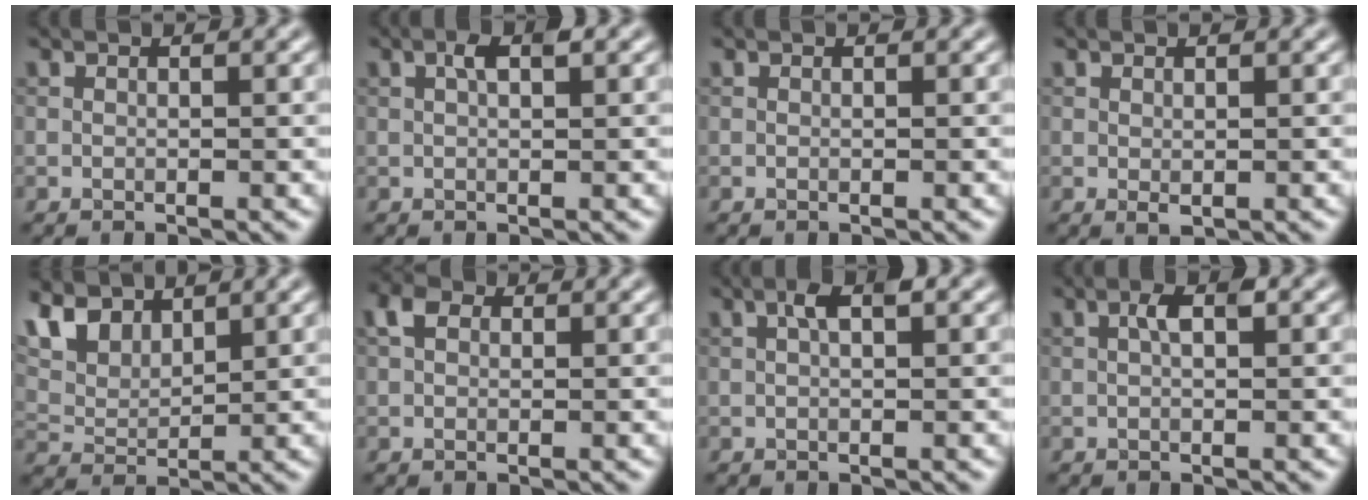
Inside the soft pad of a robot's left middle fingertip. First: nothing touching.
{"total": 1.9, "force": [0.6, 0.6, 1.6], "torque": [-0.030, 0.005, 0.009]}
{"total": 0.0}
{"total": 0.7, "force": [0.0, 0.4, 0.6], "torque": [-0.009, -0.002, 0.002]}
{"total": 5.7, "force": [4.1, 2.8, 3.0], "torque": [-0.073, 0.010, 0.073]}
{"total": 2.3, "force": [0.8, 1.6, 1.4], "torque": [-0.028, 0.007, 0.007]}
{"total": 2.2, "force": [0.7, 0.7, 1.9], "torque": [-0.033, 0.008, 0.009]}
{"total": 1.9, "force": [0.3, 0.6, 1.8], "torque": [-0.032, 0.006, 0.003]}